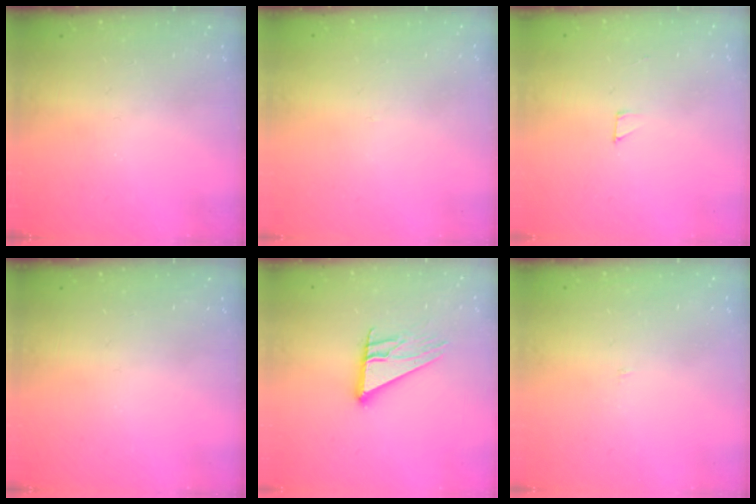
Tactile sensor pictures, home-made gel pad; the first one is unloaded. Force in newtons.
{"total": 2.6, "press": 2.6, "slide": 0.2}
{"total": 2.0, "press": 2.0, "slide": 0.0}
{"total": 0.0}
{"total": 12.9, "press": 12.9, "slide": 1.2}
{"total": 2.0, "press": 2.0, "slide": 0.1}